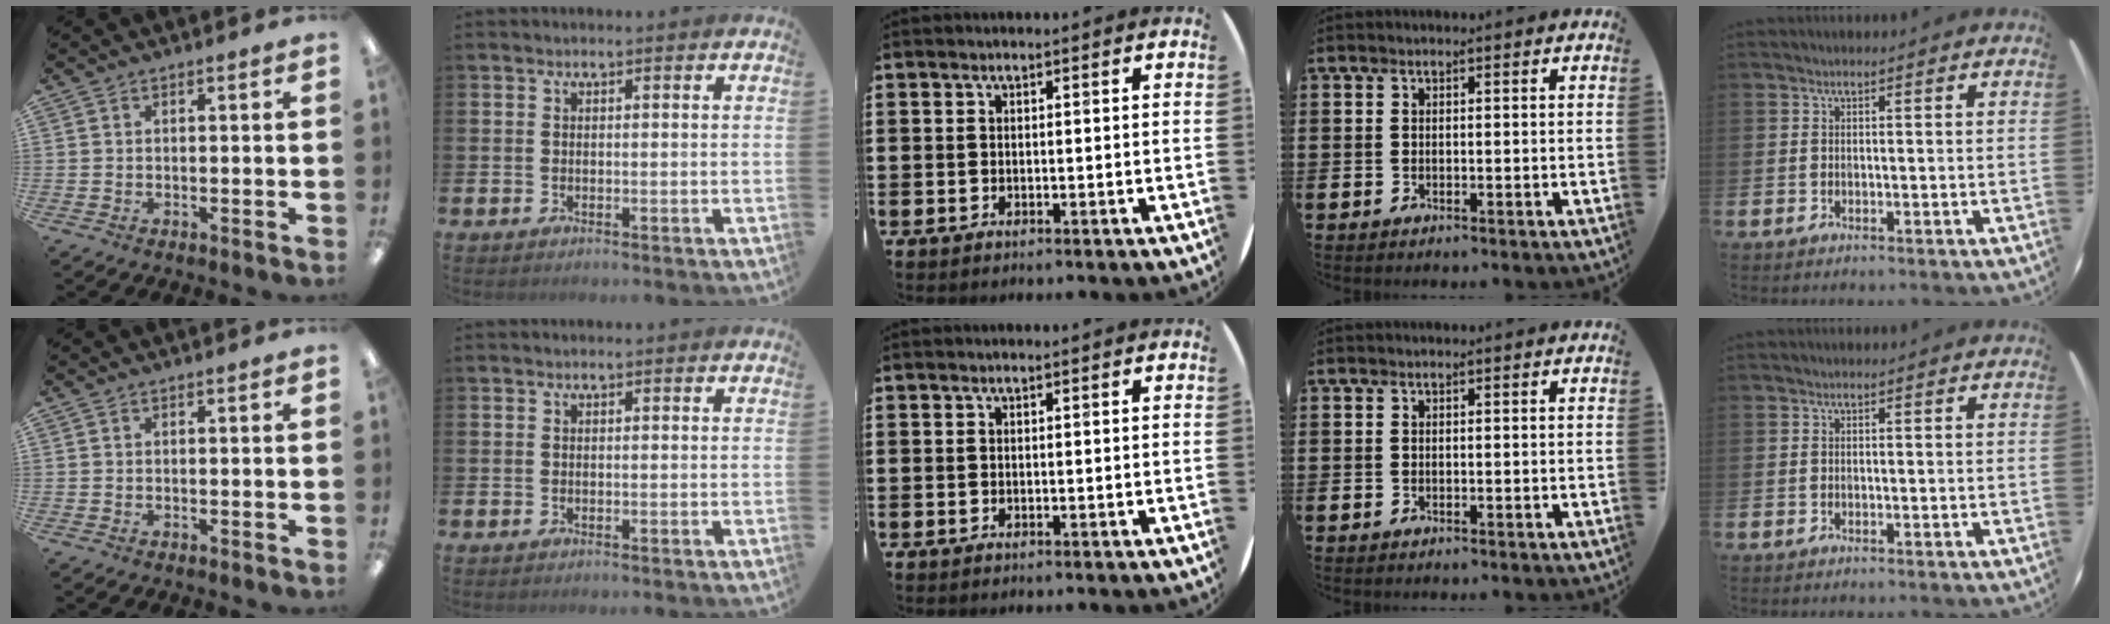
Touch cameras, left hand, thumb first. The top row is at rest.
{}